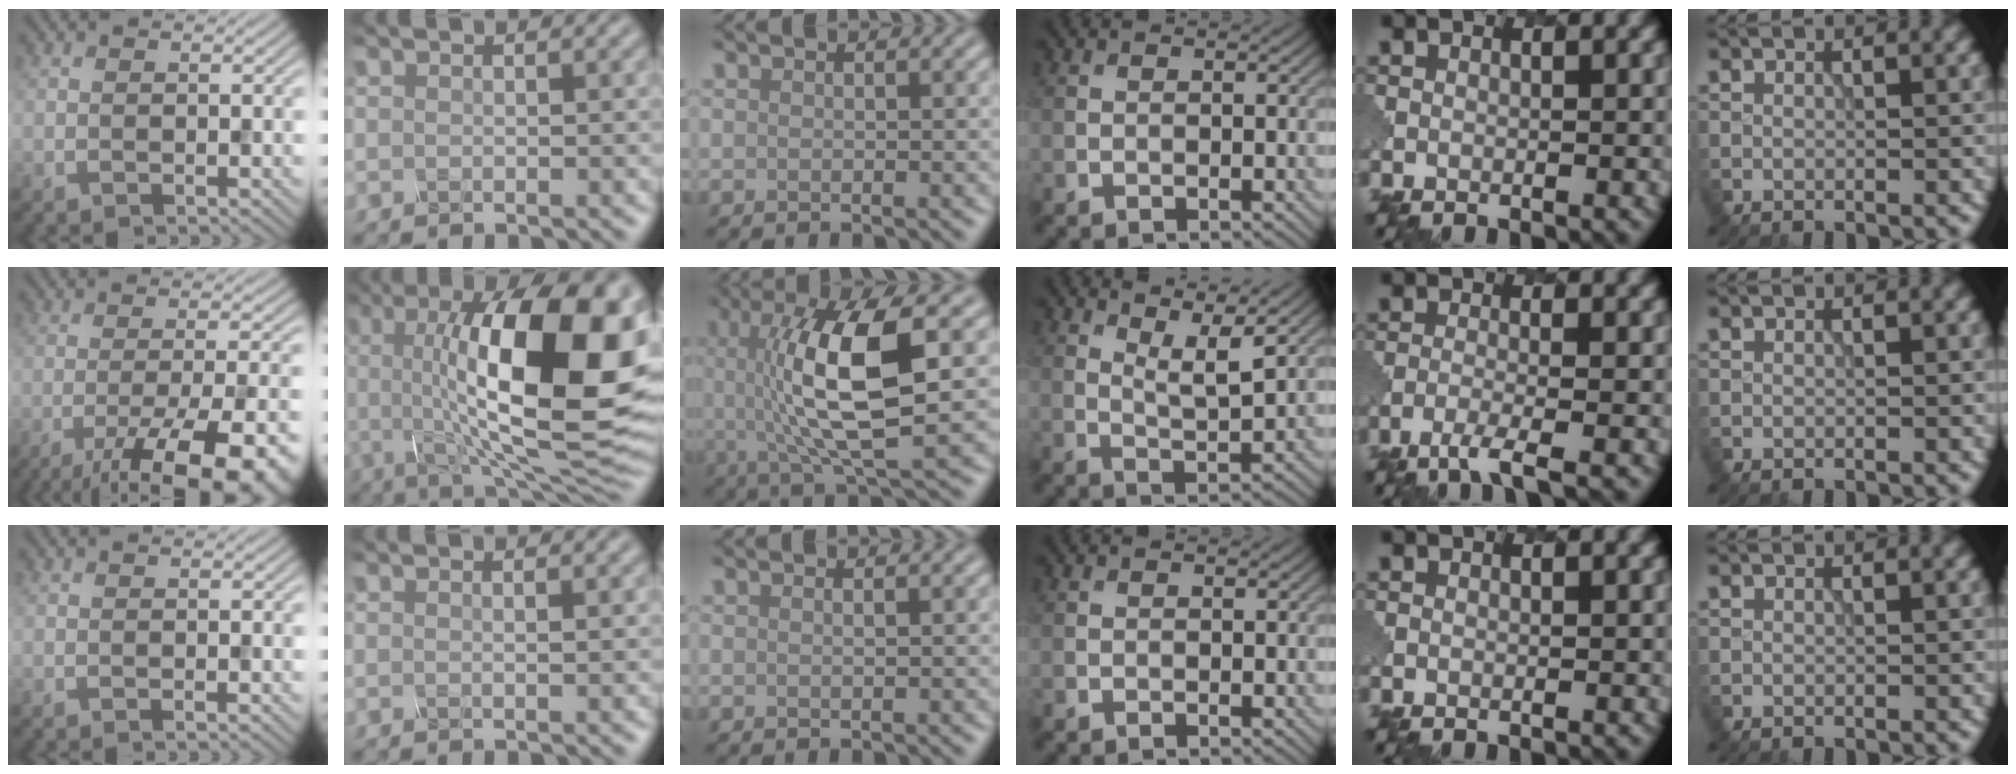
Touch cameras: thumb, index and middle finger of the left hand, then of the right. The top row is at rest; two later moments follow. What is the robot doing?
{"motion": "screw", "object": "spray bottle"}